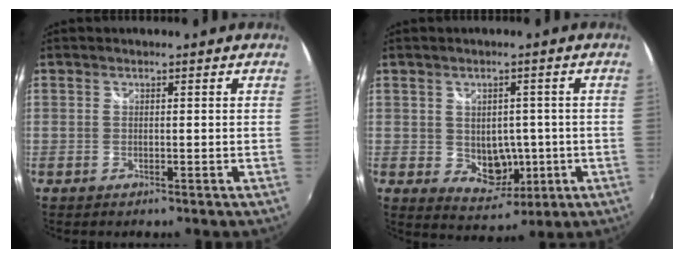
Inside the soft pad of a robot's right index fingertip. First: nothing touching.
{"total": 7.3, "force": [-0.7, 6.0, 4.1], "torque": [-0.074, -0.005, 0.007]}